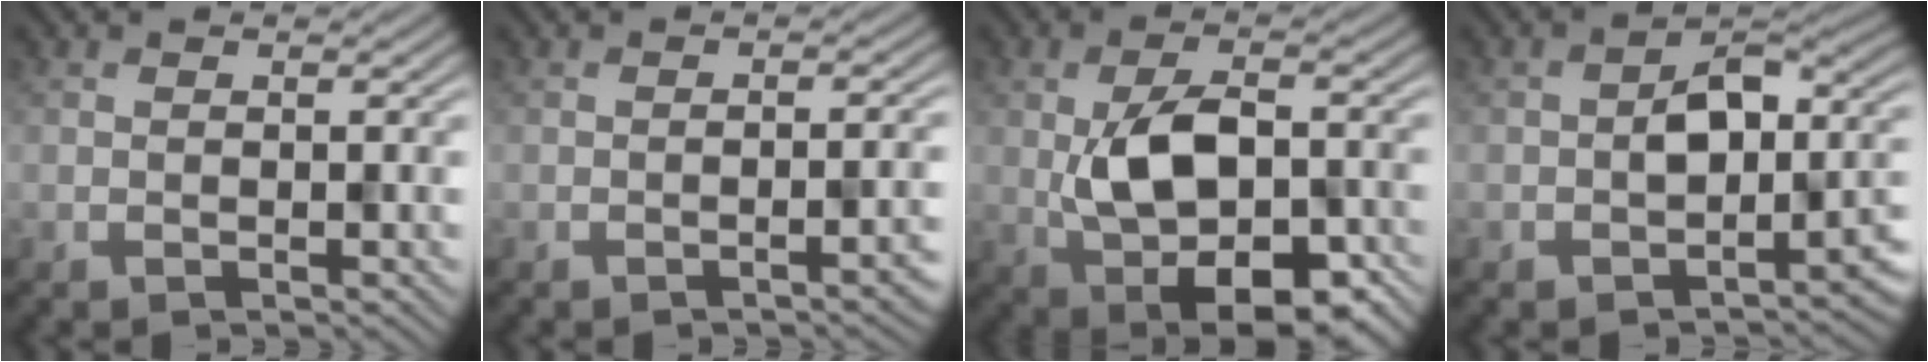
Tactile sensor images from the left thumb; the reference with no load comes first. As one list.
[{"total": 2.5, "force": [-1.4, 0.6, 2.0], "torque": [-0.024, 0.006, -0.024]}, {"total": 12.3, "force": [-2.7, 6.5, 10.1], "torque": [-0.188, -0.015, -0.044]}, {"total": 8.4, "force": [-1.5, 5.1, 6.5], "torque": [-0.082, 0.000, -0.032]}]